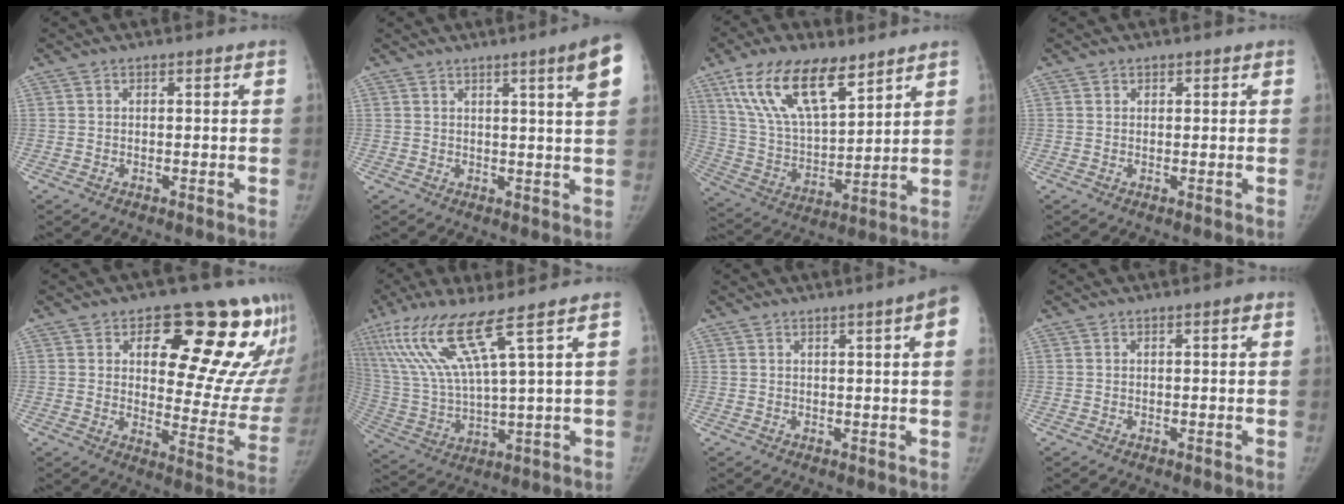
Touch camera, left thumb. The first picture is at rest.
{"total": 8.0, "force": [3.8, 0.0, 7.1], "torque": [-0.088, -0.015, 0.044]}
{"total": 18.3, "force": [11.2, 7.8, 12.2], "torque": [-0.195, -0.043, 0.217]}
{"total": 0.8, "force": [0.5, 0.7, 0.0], "torque": [0.010, -0.002, 0.004]}
{"total": 22.9, "force": [12.7, 9.9, 16.4], "torque": [-0.151, -0.063, 0.172]}
{"total": 14.9, "force": [8.2, 0.8, 12.4], "torque": [-0.283, -0.033, 0.169]}
{"total": 6.5, "force": [2.8, 0.0, 5.8], "torque": [-0.064, 0.002, 0.030]}
{"total": 0.6, "force": [0.2, 0.2, 0.6], "torque": [-0.012, 0.001, 0.001]}